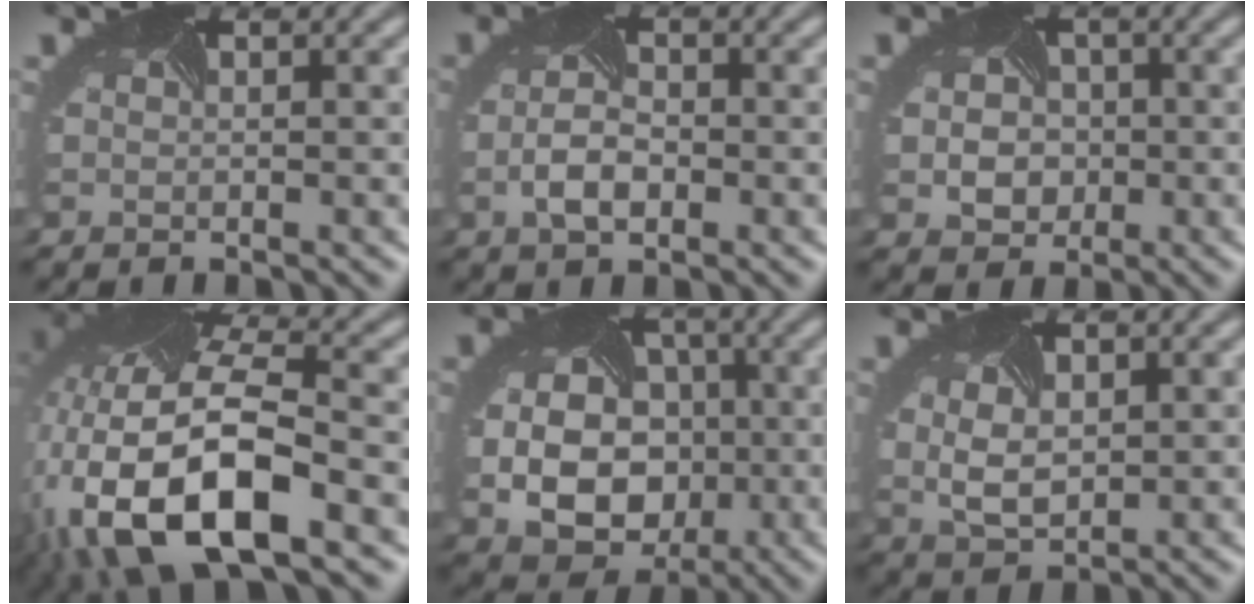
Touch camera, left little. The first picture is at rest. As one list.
[{"total": 3.0, "force": [-1.0, 1.7, 2.3], "torque": [-0.056, -0.006, -0.019]}, {"total": 5.1, "force": [0.0, 4.2, 3.0], "torque": [-0.038, 0.007, -0.006]}, {"total": 14.4, "force": [-5.7, 6.6, 11.4], "torque": [-0.237, -0.024, -0.103]}, {"total": 11.8, "force": [-1.3, 9.8, 6.6], "torque": [-0.103, -0.025, -0.032]}, {"total": 3.1, "force": [0.4, 2.0, 2.3], "torque": [-0.057, -0.008, 0.015]}]